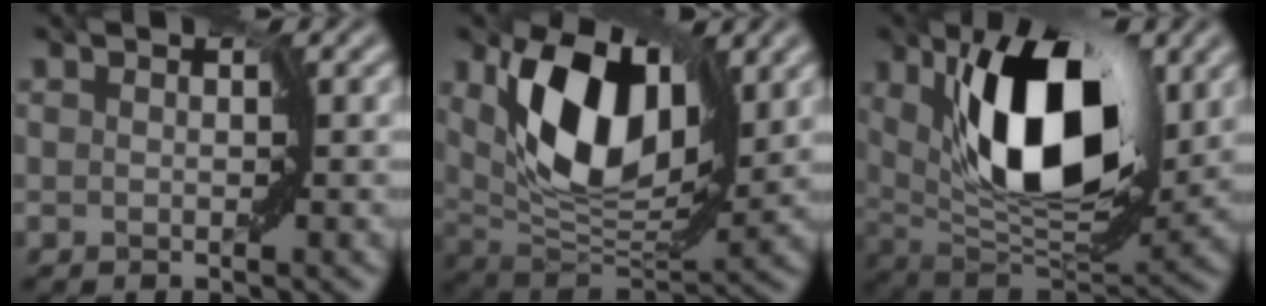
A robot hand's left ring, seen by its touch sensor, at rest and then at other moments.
{"total": 9.6, "force": [3.2, 5.1, 7.5], "torque": [-0.143, -0.011, 0.055]}
{"total": 11.2, "force": [3.5, 5.0, 9.4], "torque": [-0.146, -0.002, 0.052]}